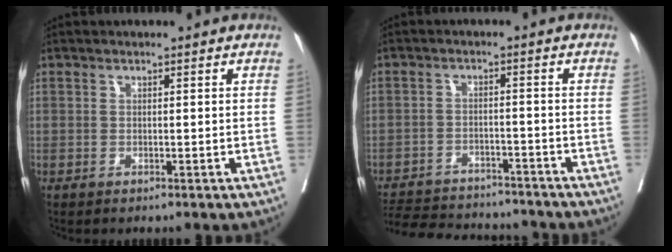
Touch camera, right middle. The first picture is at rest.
{"total": 14.7, "force": [-13.7, 3.5, 4.1], "torque": [-0.085, 0.002, -0.192]}